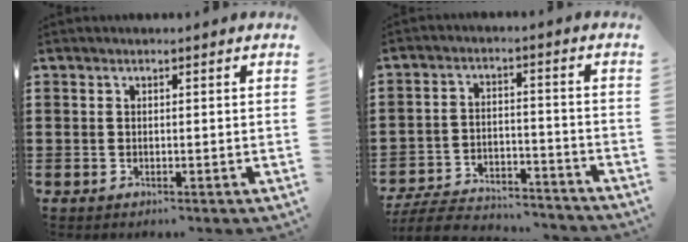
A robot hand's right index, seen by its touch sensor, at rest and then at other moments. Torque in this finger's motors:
{"motor_torque": [0.75, 0.93, -0.11, -0.21]}